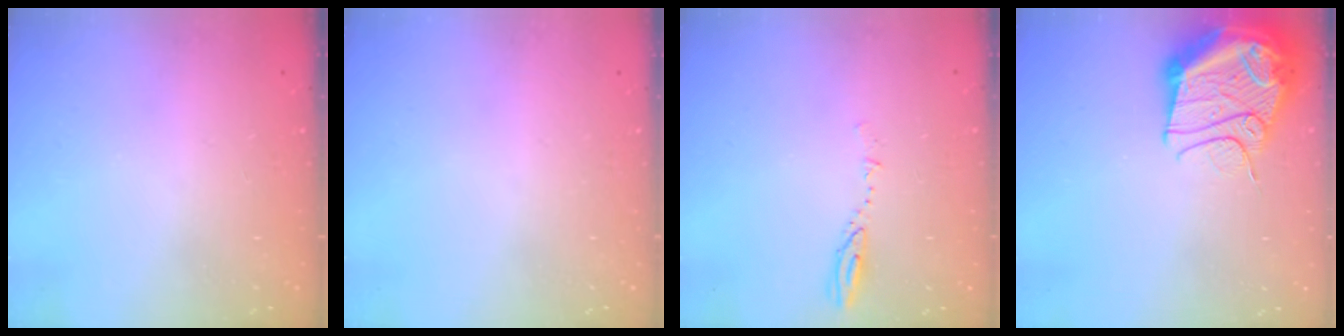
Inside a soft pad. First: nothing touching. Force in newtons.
{"total": 0.0}
{"total": 3.5, "press": 3.4, "slide": 0.3}
{"total": 17.5, "press": 17.4, "slide": 1.9}